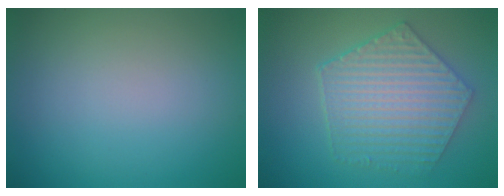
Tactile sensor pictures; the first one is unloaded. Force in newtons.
{"total": 5.9, "press": 4.8, "slide": 3.6}